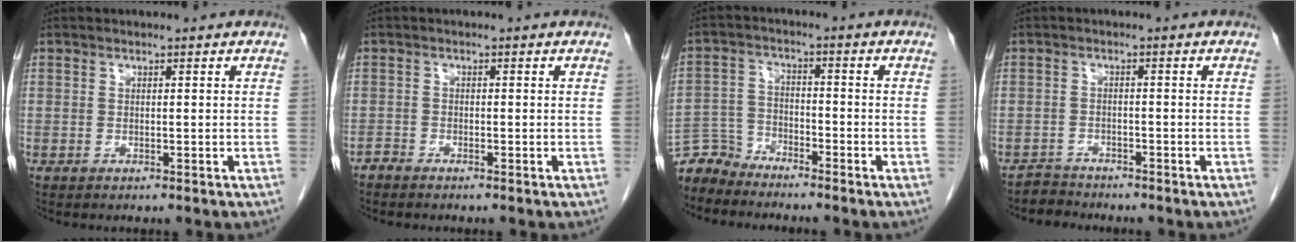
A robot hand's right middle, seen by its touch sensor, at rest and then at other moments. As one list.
[{"total": 0.9, "force": [-0.9, 0.0, 0.0], "torque": [-0.001, -0.002, -0.019]}, {"total": 5.1, "force": [-5.0, 0.9, -0.8], "torque": [0.013, 0.002, -0.099]}, {"total": 2.5, "force": [-2.2, 0.5, -1.0], "torque": [0.019, -0.006, -0.042]}]